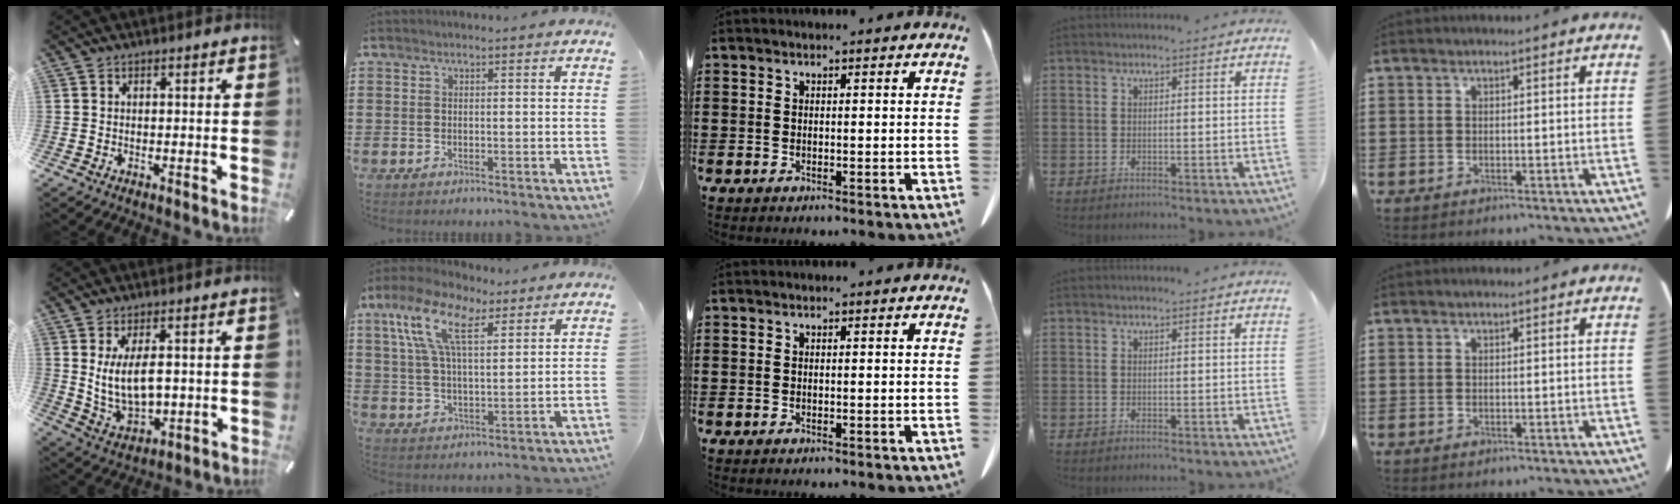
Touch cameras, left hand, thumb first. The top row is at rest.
{"thumb": {"total": 10.0, "force": [2.0, 5.2, 8.3], "torque": [-0.175, -0.012, 0.031]}, "index": {"total": 10.9, "force": [6.7, 4.0, 7.7], "torque": [-0.167, 0.001, 0.122]}}